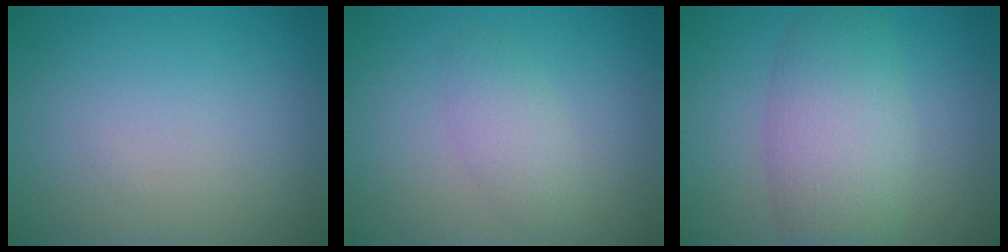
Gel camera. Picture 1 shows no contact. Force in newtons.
{"total": 2.1, "press": 2.1, "slide": 0.1}
{"total": 5.8, "press": 5.8, "slide": 0.1}